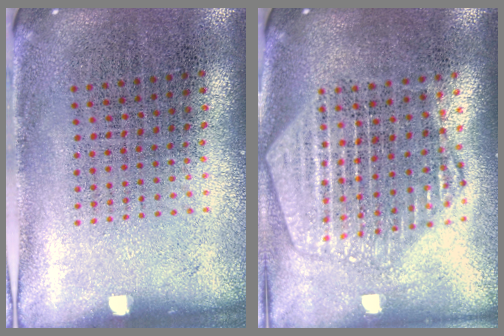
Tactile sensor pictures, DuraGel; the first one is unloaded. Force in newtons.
{"total": 2.2, "press": 1.9, "slide": 1.1}